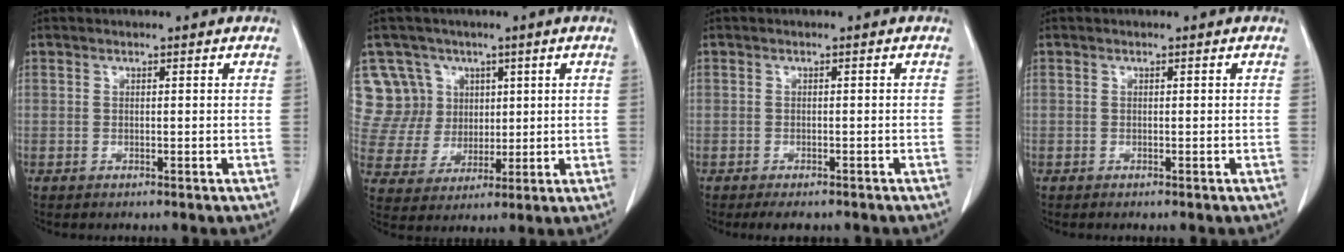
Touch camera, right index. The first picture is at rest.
{"total": 9.8, "force": [4.4, 8.8, 0.2], "torque": [-0.009, 0.029, 0.095]}
{"total": 3.5, "force": [-2.9, 1.2, 1.5], "torque": [-0.014, -0.004, -0.035]}
{"total": 0.0}